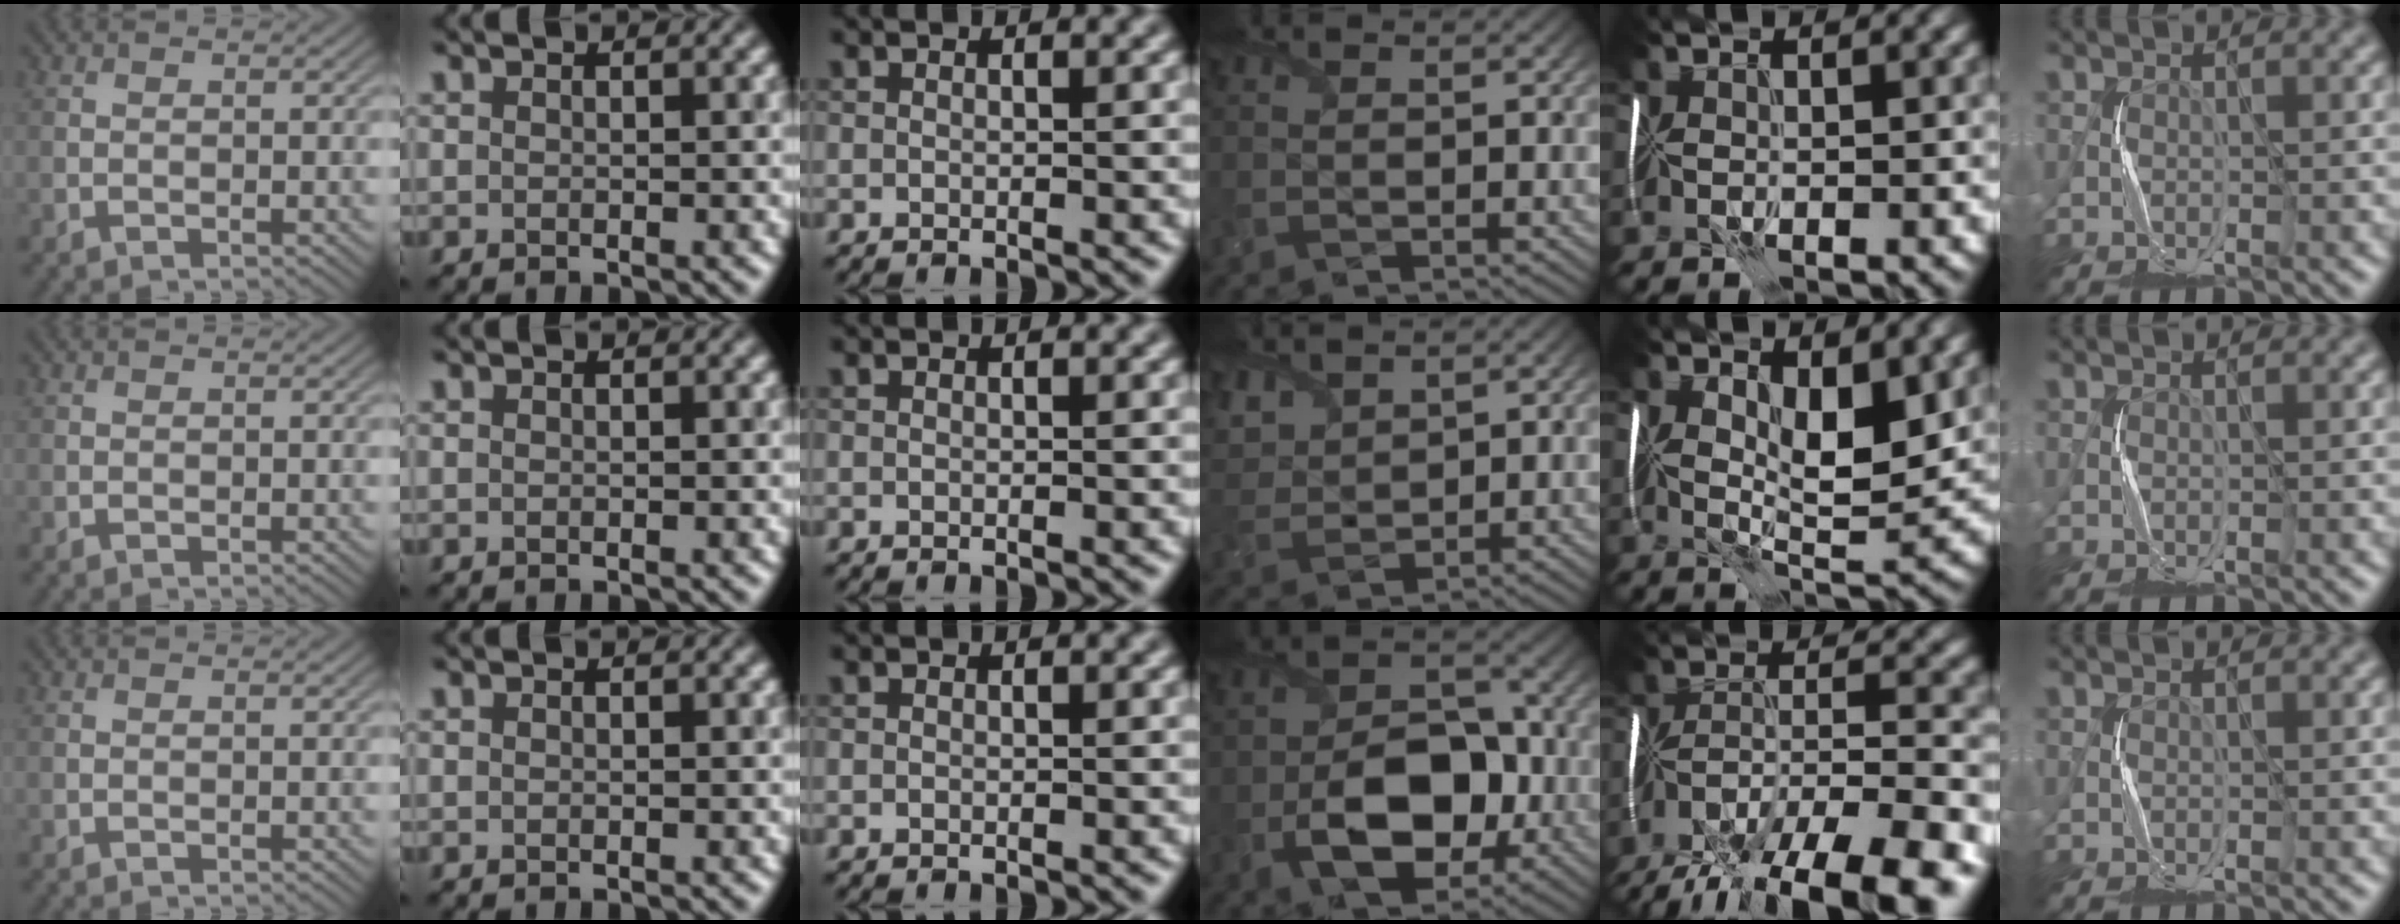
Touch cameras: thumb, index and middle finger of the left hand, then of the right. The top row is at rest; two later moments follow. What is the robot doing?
{"motion": "fold", "object": "plastic wrap"}